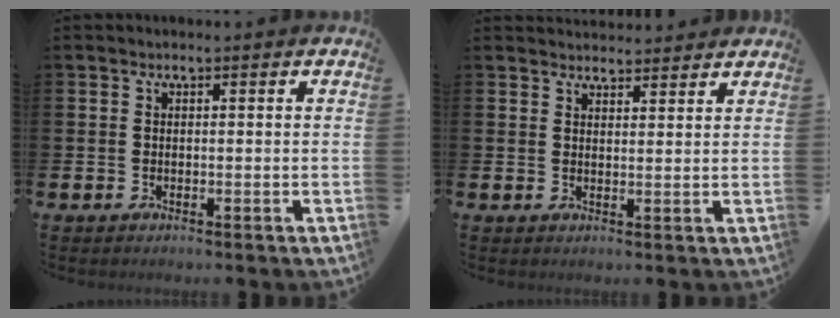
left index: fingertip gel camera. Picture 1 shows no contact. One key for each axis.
{"total": 2.9, "fx": 2.8, "fy": 0.6, "fz": -0.1, "tx": 0.005, "ty": -0.015, "tz": 0.051}